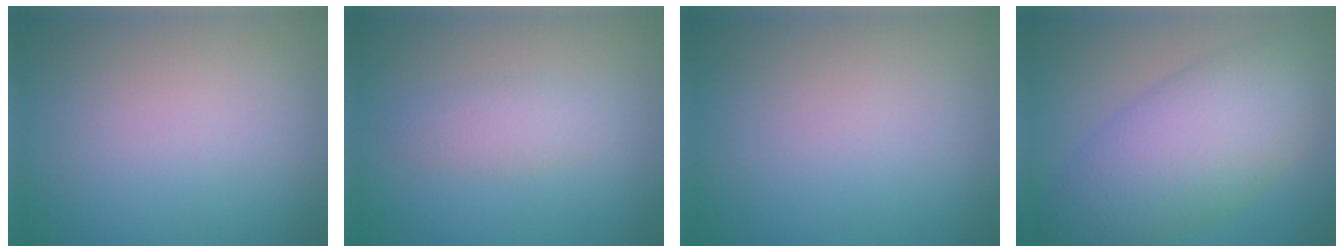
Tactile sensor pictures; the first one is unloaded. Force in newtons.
{"total": 2.0, "press": 2.0, "slide": 0.1}
{"total": 0.0}
{"total": 8.2, "press": 8.2, "slide": 0.2}